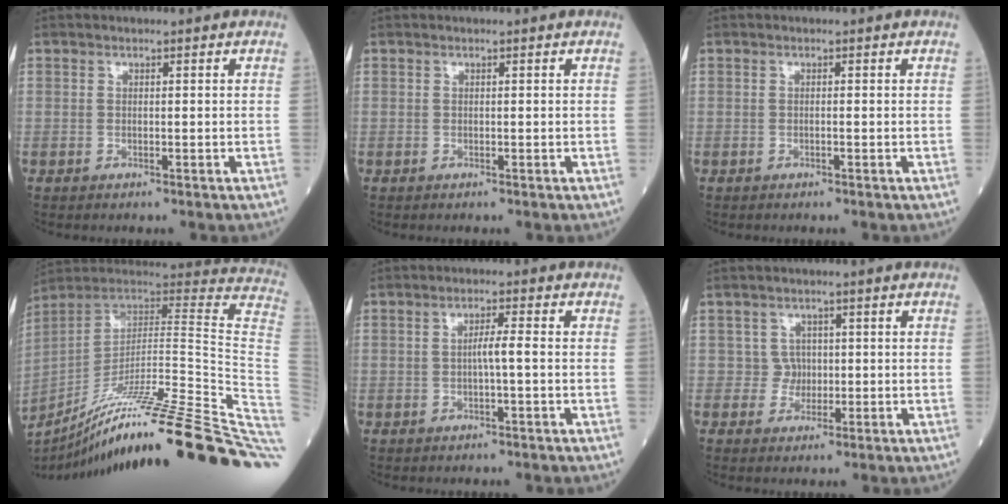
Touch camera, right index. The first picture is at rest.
{"total": 0.0}
{"total": 0.0}
{"total": 35.5, "force": [-23.4, -1.0, 26.7], "torque": [-0.247, -0.022, -0.347]}
{"total": 2.5, "force": [-0.2, -0.1, 2.5], "torque": [-0.042, 0.001, -0.004]}
{"total": 2.2, "force": [0.0, 2.2, -0.1], "torque": [0.009, 0.006, -0.001]}